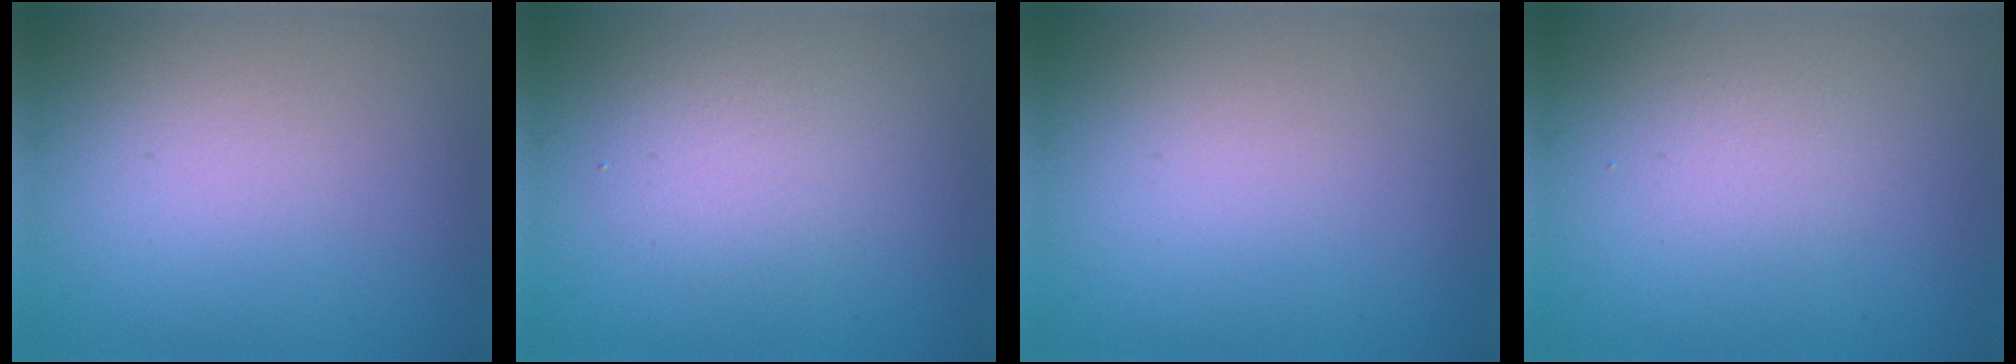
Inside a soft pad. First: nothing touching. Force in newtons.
{"total": 2.7, "press": 2.6, "slide": 0.3}
{"total": 0.0}
{"total": 1.2, "press": 1.2, "slide": 0.0}